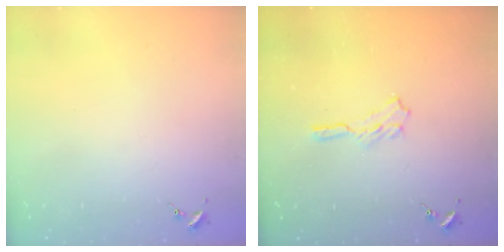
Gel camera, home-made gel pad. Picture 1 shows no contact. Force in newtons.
{"total": 5.5, "press": 5.5, "slide": 0.6}